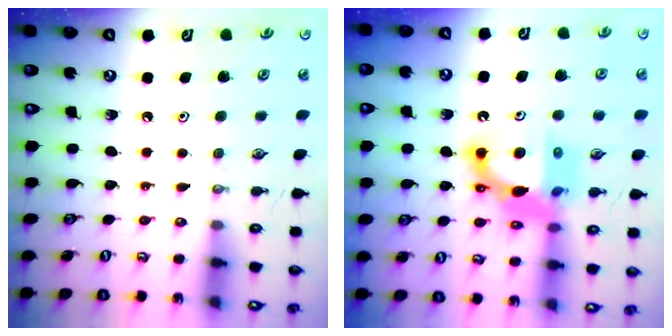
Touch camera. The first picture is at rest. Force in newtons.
{"total": 13.3, "press": 13.2, "slide": 1.3}